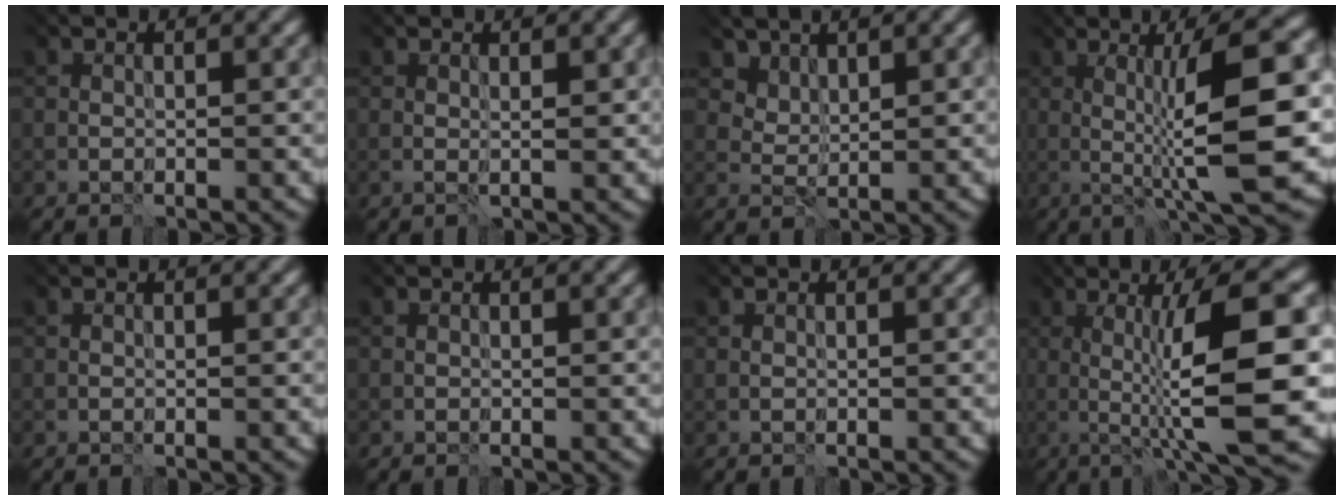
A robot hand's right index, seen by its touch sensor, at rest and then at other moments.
{"total": 1.3, "force": [0.6, 0.6, 1.1], "torque": [-0.005, 0.011, 0.005]}
{"total": 3.0, "force": [2.6, 1.4, 0.6], "torque": [-0.034, -0.014, 0.078]}
{"total": 7.8, "force": [-1.7, -0.1, 7.6], "torque": [-0.111, 0.012, -0.010]}
{"total": 0.0}
{"total": 0.0}
{"total": 0.8, "force": [0.6, 0.4, 0.4], "torque": [-0.005, 0.007, 0.005]}
{"total": 9.5, "force": [-1.7, 0.7, 9.4], "torque": [-0.125, 0.005, -0.010]}